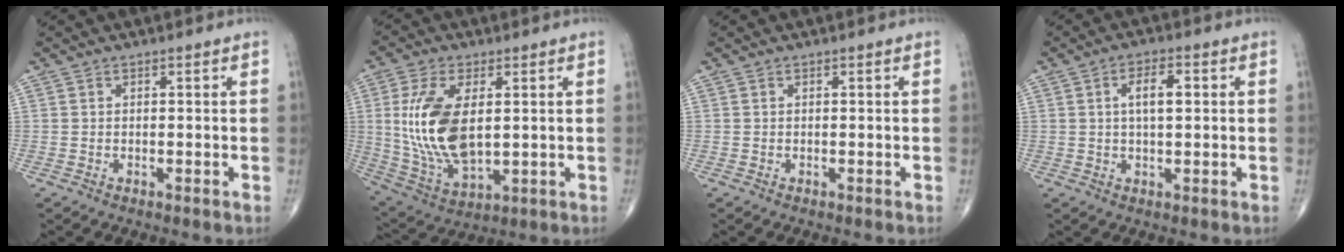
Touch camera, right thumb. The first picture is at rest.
{"total": 15.9, "force": [2.0, 8.2, 13.5], "torque": [-0.273, -0.016, 0.051]}
{"total": 0.0}
{"total": 5.2, "force": [1.1, 2.2, 4.6], "torque": [-0.071, 0.005, 0.016]}